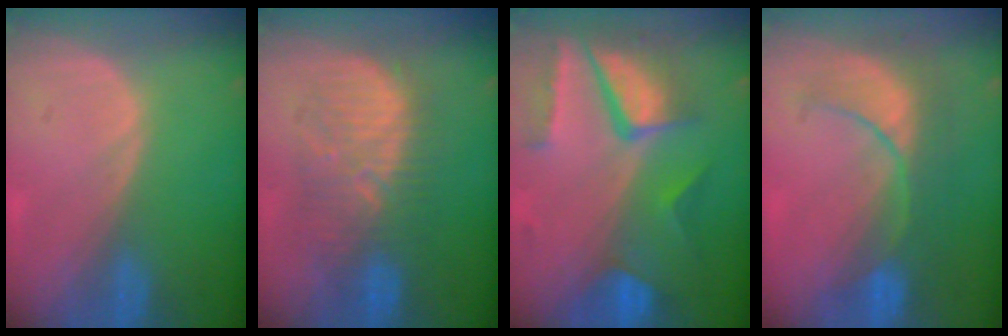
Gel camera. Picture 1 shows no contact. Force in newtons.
{"total": 9.1, "press": 9.1, "slide": 0.3}
{"total": 10.3, "press": 8.8, "slide": 5.5}
{"total": 8.4, "press": 8.2, "slide": 1.8}